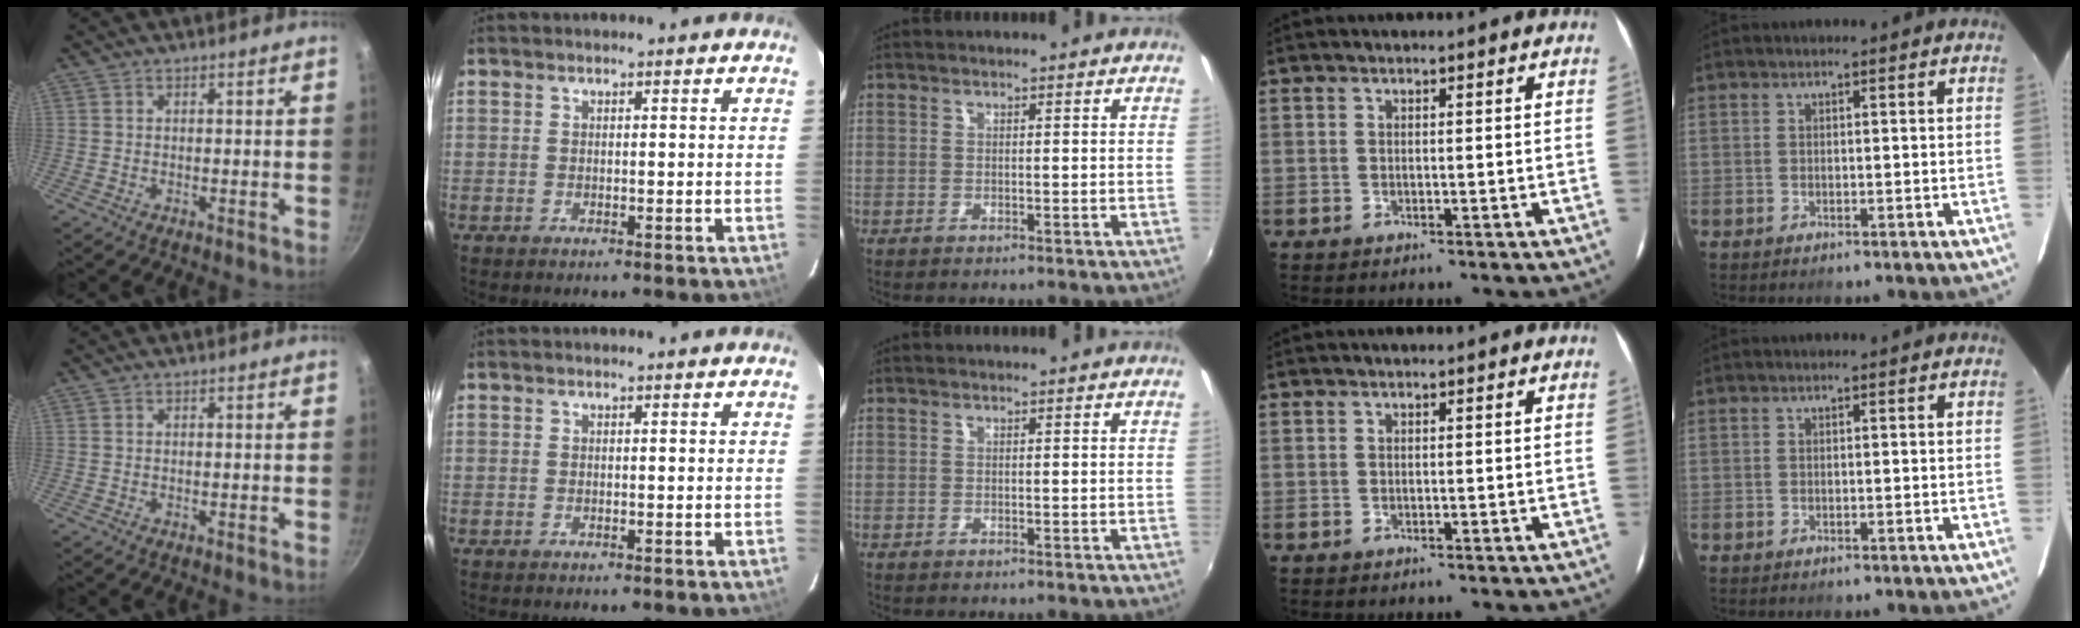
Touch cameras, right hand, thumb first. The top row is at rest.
{}